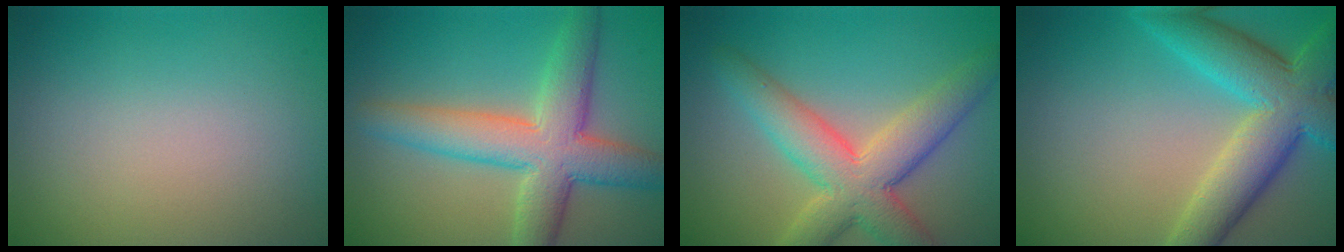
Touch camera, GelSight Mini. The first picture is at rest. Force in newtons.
{"total": 7.5, "press": 7.5, "slide": 0.4}
{"total": 7.2, "press": 7.2, "slide": 0.5}
{"total": 8.6, "press": 8.5, "slide": 0.5}